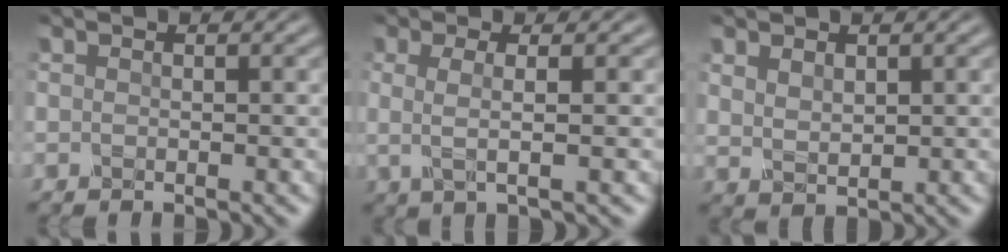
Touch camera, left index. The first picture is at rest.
{"total": 2.7, "force": [0.2, 0.7, 2.6], "torque": [-0.051, -0.004, 0.001]}
{"total": 1.9, "force": [1.0, 1.1, 1.2], "torque": [-0.029, -0.005, 0.027]}